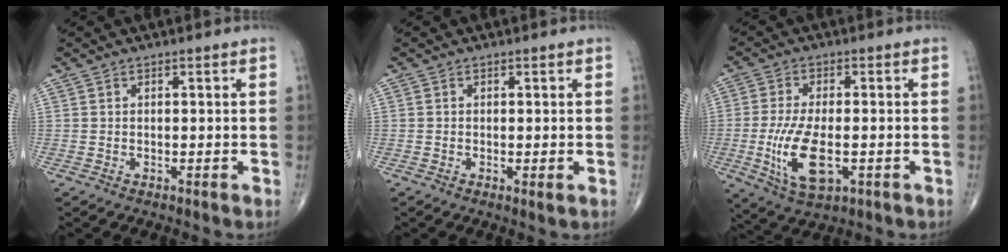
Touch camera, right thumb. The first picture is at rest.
{"total": 0.9, "force": [-0.2, 0.2, 0.9], "torque": [-0.021, -0.005, -0.006]}
{"total": 11.1, "force": [-2.5, 5.1, 9.6], "torque": [-0.192, -0.009, -0.039]}